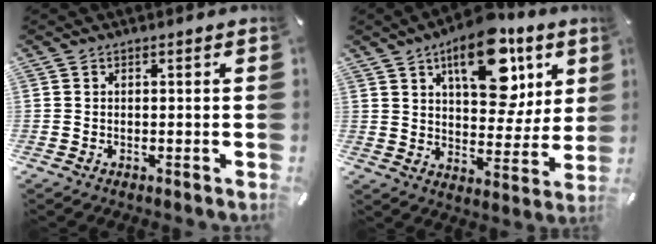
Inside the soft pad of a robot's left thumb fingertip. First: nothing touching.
{"total": 19.5, "force": [10.0, 10.4, 13.1], "torque": [-0.170, -0.048, 0.165]}